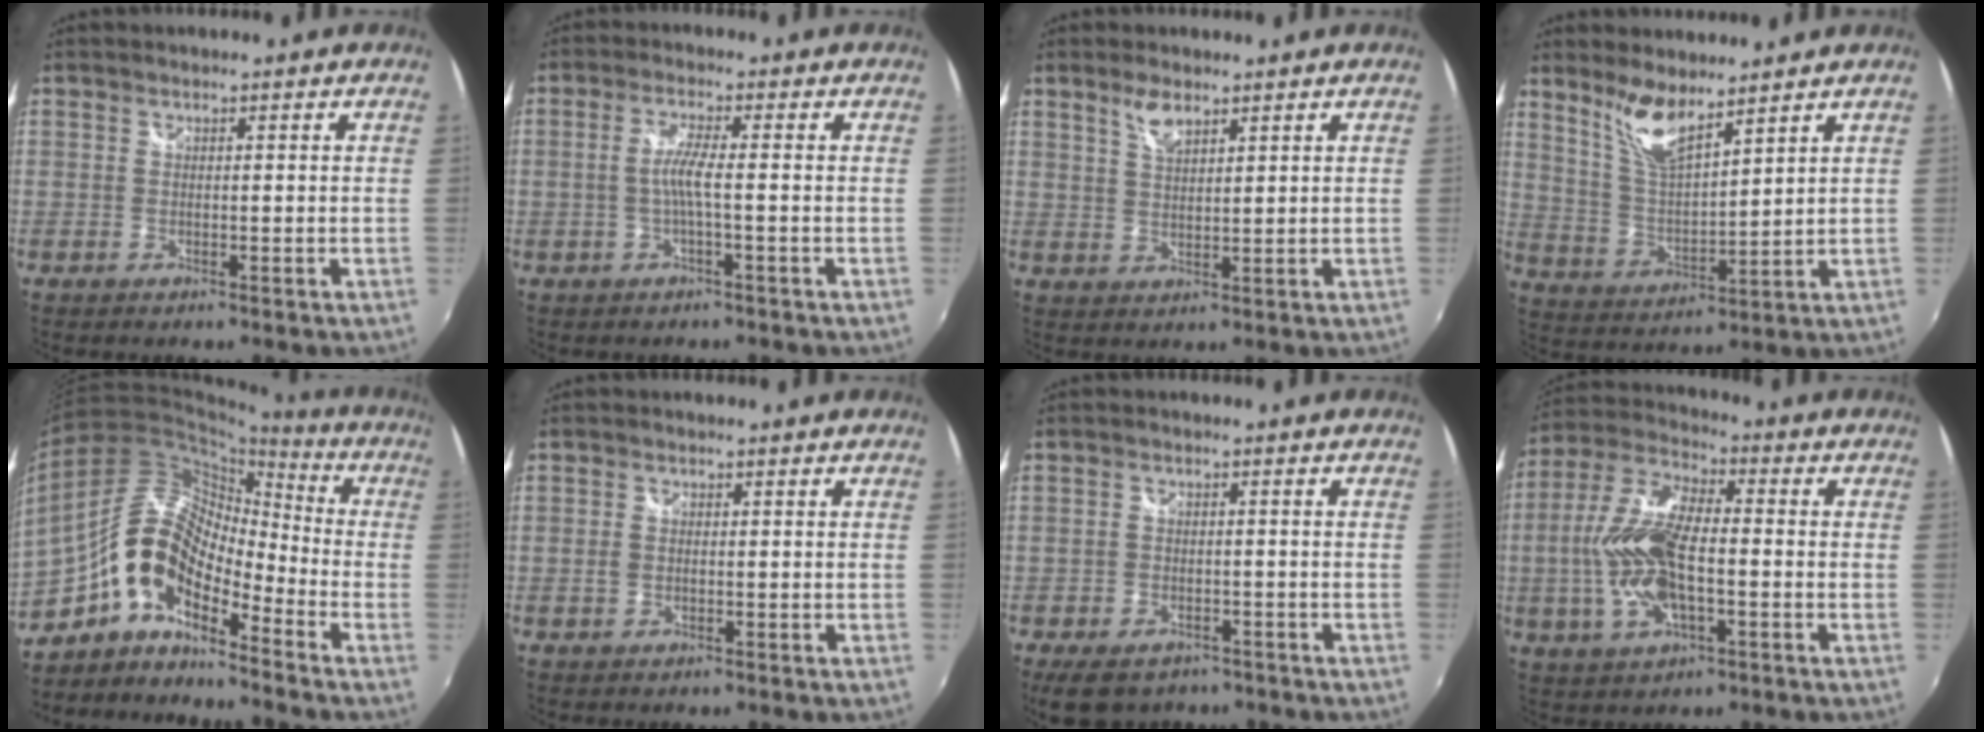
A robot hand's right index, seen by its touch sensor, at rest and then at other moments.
{"total": 3.5, "force": [-0.9, -0.4, 3.3], "torque": [-0.071, 0.001, -0.015]}
{"total": 3.9, "force": [2.7, 1.3, 2.4], "torque": [-0.042, 0.001, 0.050]}
{"total": 8.7, "force": [6.7, 1.8, 5.3], "torque": [-0.102, -0.007, 0.139]}
{"total": 13.3, "force": [-7.3, 6.0, 9.4], "torque": [-0.170, 0.020, -0.154]}
{"total": 1.7, "force": [-0.4, 1.1, 1.2], "torque": [-0.024, -0.002, -0.007]}
{"total": 8.6, "force": [-6.0, 4.8, 3.7], "torque": [-0.085, -0.010, -0.085]}
{"total": 14.7, "force": [-2.3, 6.5, 13.0], "torque": [-0.273, 0.004, -0.046]}